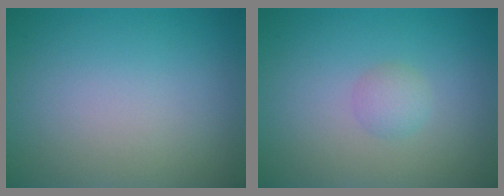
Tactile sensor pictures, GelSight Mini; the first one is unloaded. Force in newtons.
{"total": 1.3, "press": 1.3, "slide": 0.1}